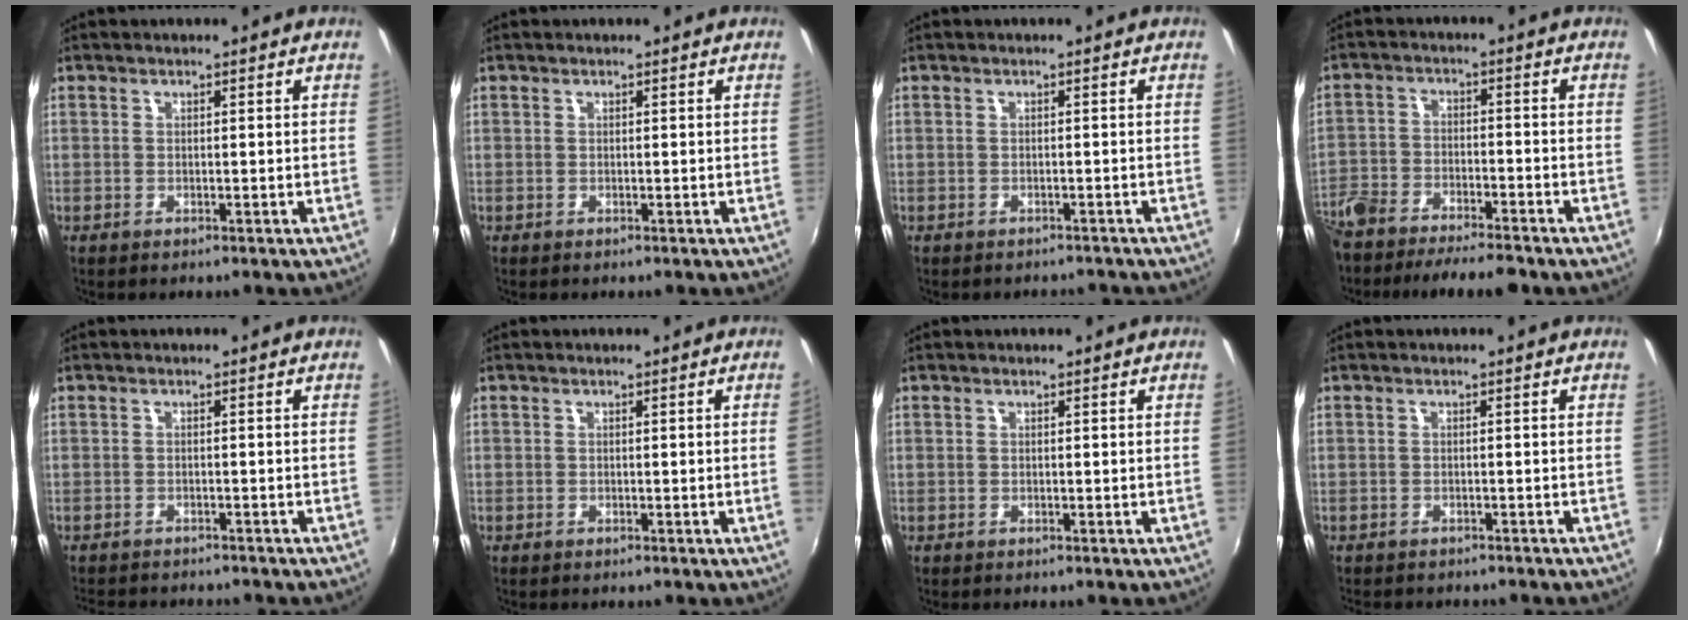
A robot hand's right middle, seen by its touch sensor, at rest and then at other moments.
{"total": 0.0}
{"total": 3.3, "force": [-3.0, 1.1, 0.8], "torque": [-0.013, -0.009, -0.035]}
{"total": 13.7, "force": [-11.2, 4.3, 6.5], "torque": [-0.157, -0.019, -0.194]}
{"total": 6.4, "force": [-5.9, 1.4, 2.0], "torque": [-0.053, -0.014, -0.089]}
{"total": 0.6, "force": [-0.1, -0.4, 0.4], "torque": [-0.007, -0.001, -0.003]}
{"total": 0.0}
{"total": 3.7, "force": [-3.3, 1.0, 1.2], "torque": [-0.030, -0.012, -0.049]}